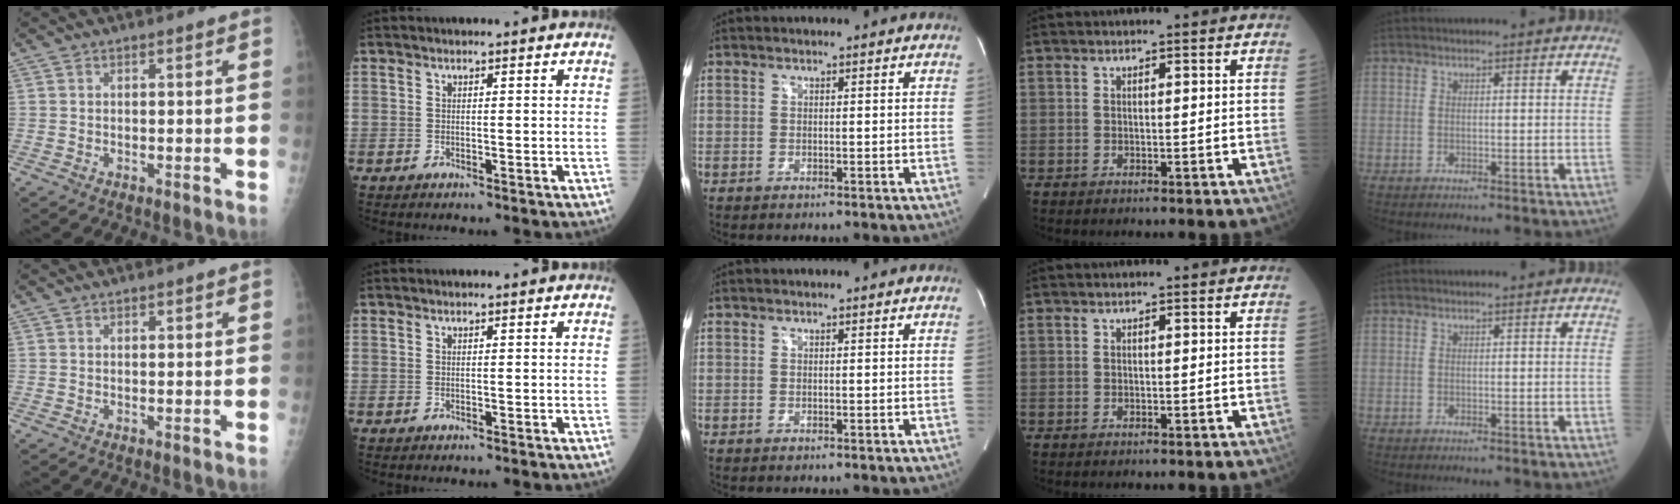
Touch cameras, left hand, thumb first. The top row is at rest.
{"thumb": {"total": 0.9, "force": [0.5, 0.5, 0.5], "torque": [-0.004, -0.002, 0.006]}}